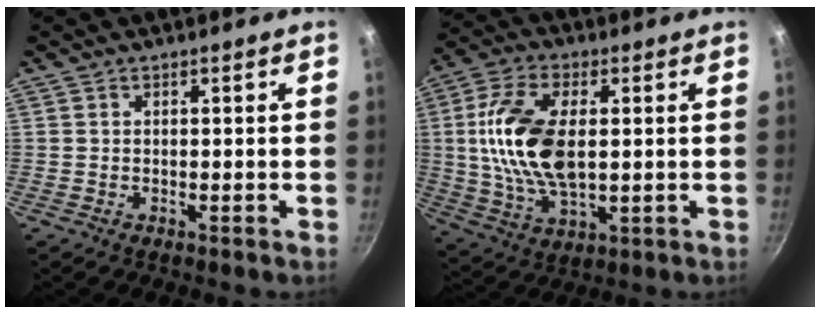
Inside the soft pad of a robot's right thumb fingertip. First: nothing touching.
{"total": 16.7, "force": [1.6, 8.6, 14.2], "torque": [-0.285, -0.003, 0.035]}